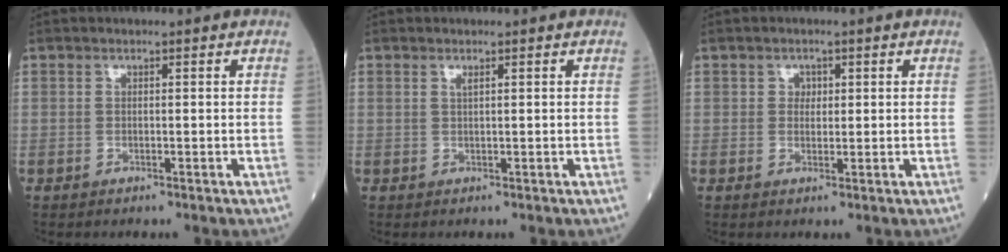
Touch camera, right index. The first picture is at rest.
{"total": 0.7, "force": [0.4, 0.0, 0.5], "torque": [-0.013, -0.002, 0.008]}
{"total": 1.7, "force": [0.6, 1.4, 0.8], "torque": [-0.008, 0.000, 0.008]}